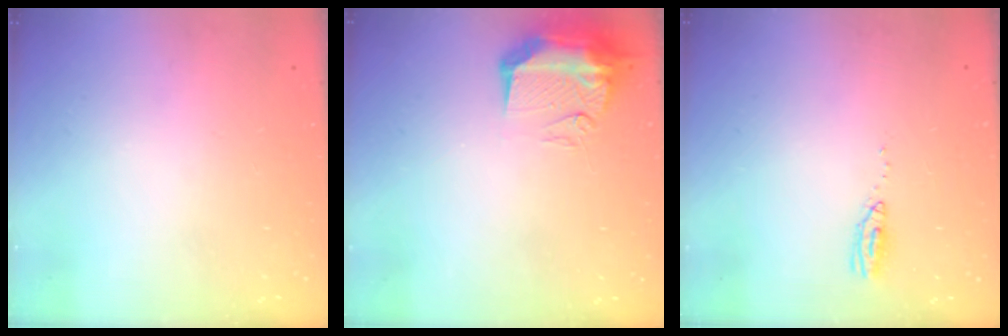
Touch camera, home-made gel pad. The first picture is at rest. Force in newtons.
{"total": 11.0, "press": 10.9, "slide": 1.1}
{"total": 9.3, "press": 5.1, "slide": 7.7}